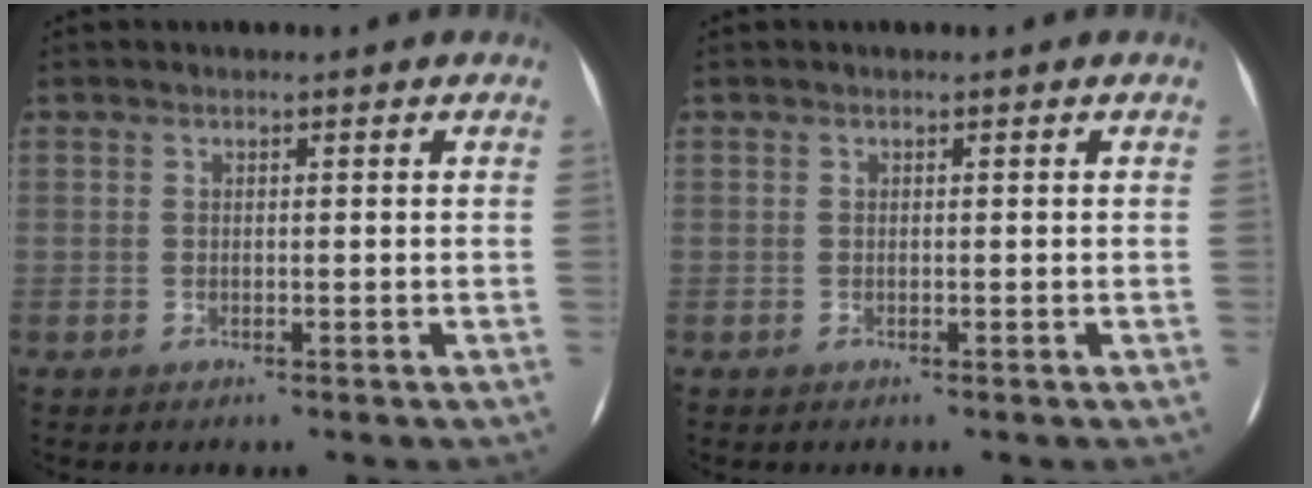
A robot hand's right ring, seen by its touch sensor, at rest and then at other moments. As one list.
[{"total": 0.0}]